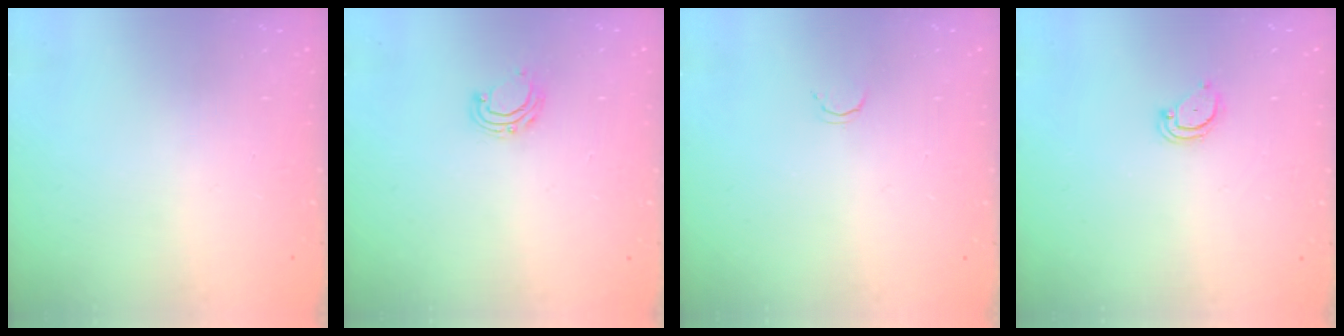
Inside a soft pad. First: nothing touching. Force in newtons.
{"total": 6.6, "press": 6.6, "slide": 0.7}
{"total": 2.1, "press": 2.1, "slide": 0.4}
{"total": 2.4, "press": 2.4, "slide": 0.2}